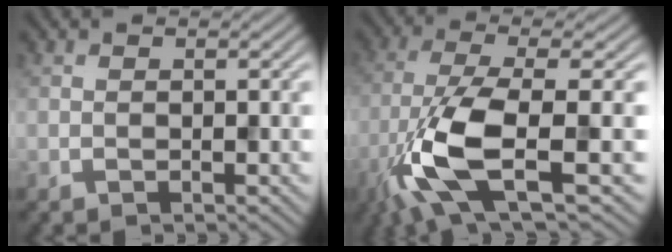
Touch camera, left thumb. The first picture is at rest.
{"total": 10.9, "force": [-3.6, 3.3, 9.7], "torque": [-0.208, -0.011, -0.079]}